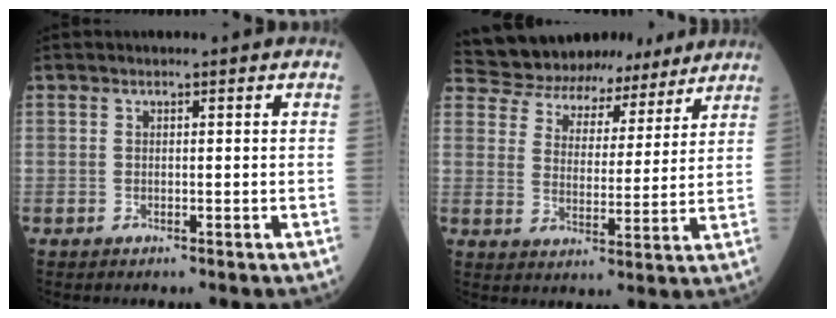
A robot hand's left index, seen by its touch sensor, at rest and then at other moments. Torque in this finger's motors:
{"motor_torque": [-1.11, -1.03, -0.87, 0.04]}